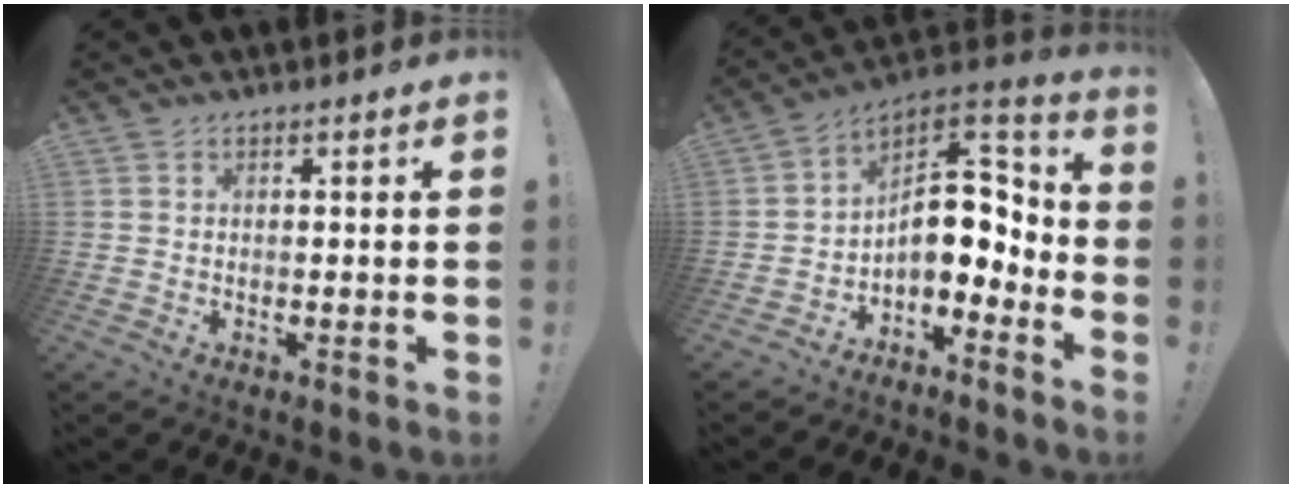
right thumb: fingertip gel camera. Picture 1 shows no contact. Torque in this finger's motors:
{"motor_torque": [2.26, 2.25, 1.36, -1.26, 0.53]}